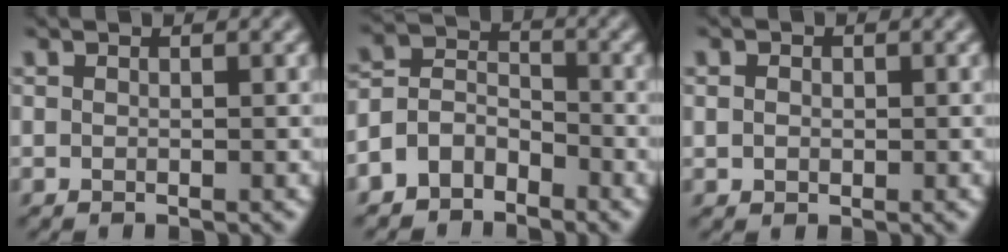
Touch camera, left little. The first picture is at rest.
{"total": 4.1, "force": [-2.8, 2.7, 1.1], "torque": [-0.010, 0.011, -0.066]}
{"total": 1.2, "force": [0.2, 1.1, 0.6], "torque": [-0.012, 0.007, 0.001]}